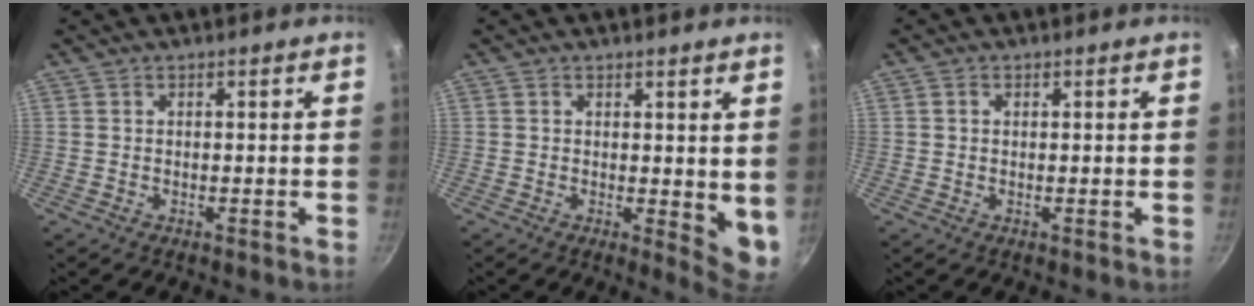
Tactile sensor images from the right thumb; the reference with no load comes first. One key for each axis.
{"total": 5.7, "fx": 1.1, "fy": 2.5, "fz": 5.0, "tx": -0.062, "ty": -0.015, "tz": 0.014}
{"total": 1.0, "fx": 0.3, "fy": 0.8, "fz": 0.5, "tx": -0.008, "ty": 0.005, "tz": 0.004}